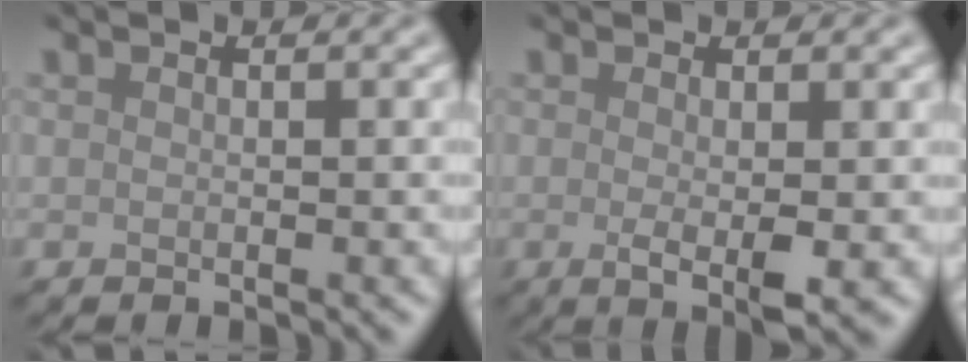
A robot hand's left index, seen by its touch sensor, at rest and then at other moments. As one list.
[{"total": 2.7, "force": [-0.3, 0.5, 2.7], "torque": [-0.048, -0.011, -0.003]}]